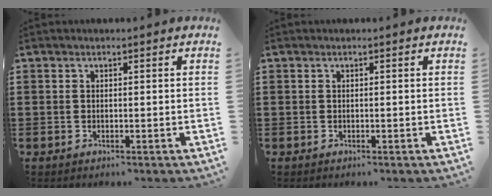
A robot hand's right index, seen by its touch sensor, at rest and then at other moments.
{"total": 0.0}